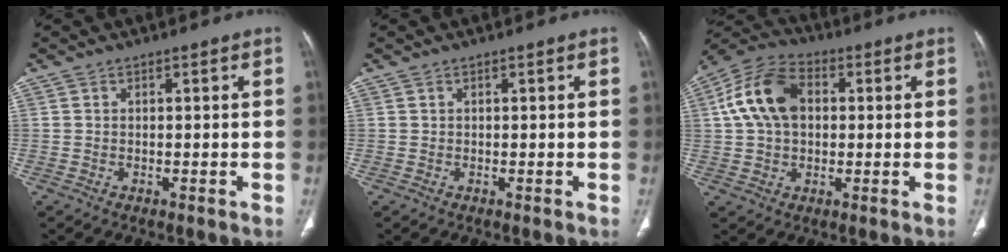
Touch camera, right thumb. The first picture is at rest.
{"total": 0.0}
{"total": 13.0, "force": [2.0, 8.9, 9.2], "torque": [-0.164, 0.024, 0.027]}